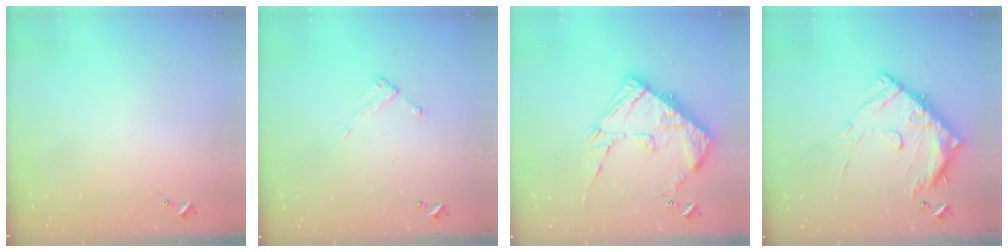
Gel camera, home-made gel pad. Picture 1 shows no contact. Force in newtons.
{"total": 5.0, "press": 5.0, "slide": 0.4}
{"total": 18.0, "press": 17.9, "slide": 1.9}
{"total": 16.1, "press": 16.0, "slide": 1.3}